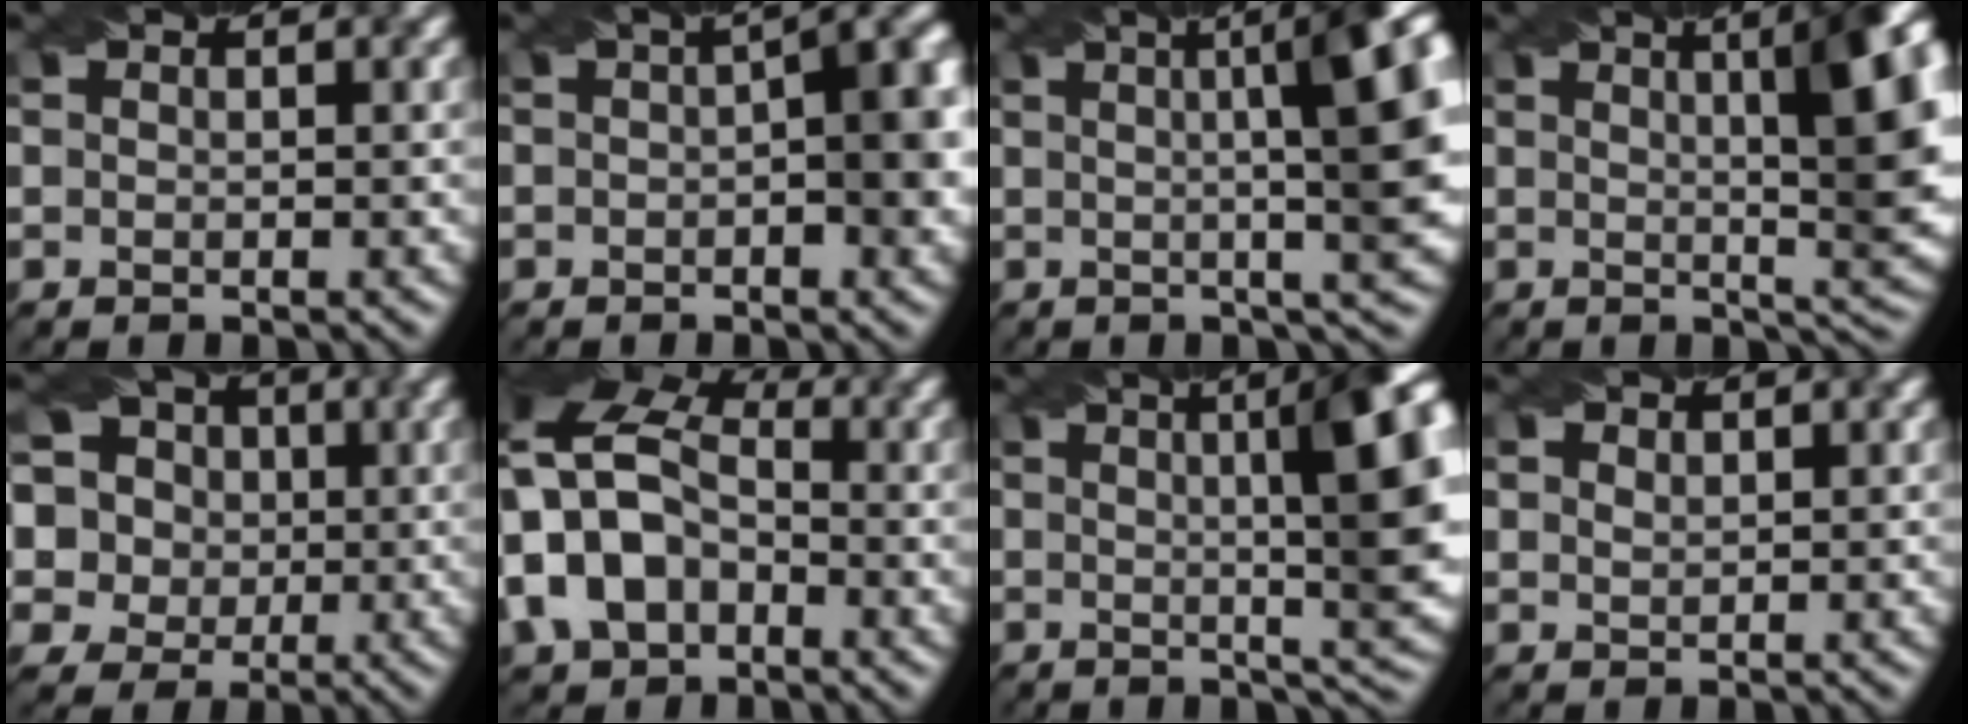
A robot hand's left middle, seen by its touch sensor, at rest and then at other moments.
{"total": 6.5, "force": [0.0, 2.4, 6.1], "torque": [-0.067, 0.010, -0.003]}
{"total": 11.7, "force": [1.6, 3.3, 11.1], "torque": [-0.099, 0.025, 0.010]}
{"total": 13.1, "force": [2.6, 4.2, 12.2], "torque": [-0.107, 0.021, 0.025]}
{"total": 10.9, "force": [2.9, 9.5, 4.6], "torque": [-0.109, 0.038, 0.016]}
{"total": 11.1, "force": [-1.6, 8.0, 7.5], "torque": [-0.152, 0.004, -0.038]}
{"total": 12.9, "force": [2.1, 3.7, 12.2], "torque": [-0.111, 0.017, 0.021]}
{"total": 1.0, "force": [0.8, 0.6, 0.3], "torque": [-0.008, 0.000, 0.019]}